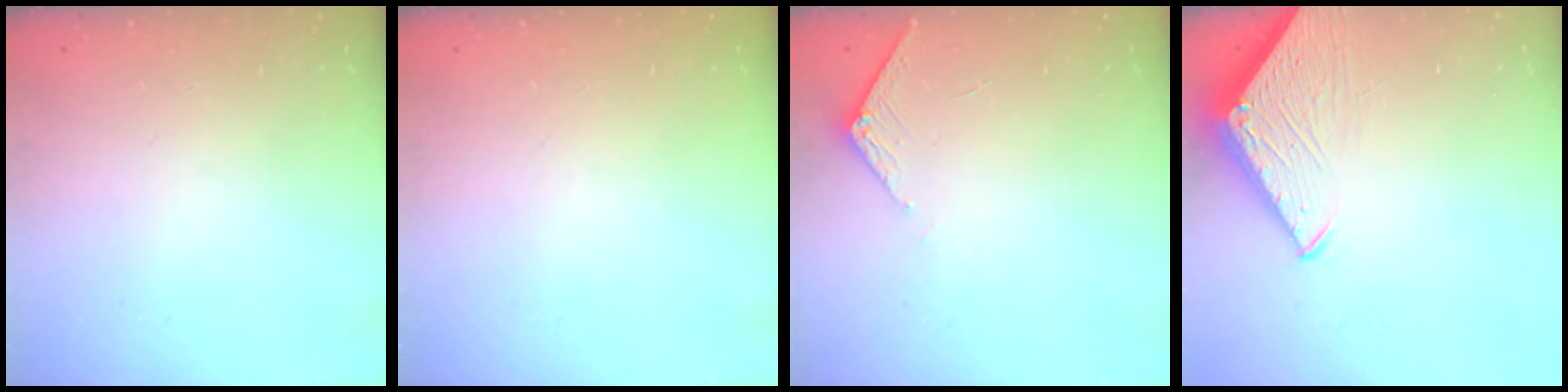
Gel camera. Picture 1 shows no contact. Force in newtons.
{"total": 0.0}
{"total": 2.7, "press": 2.7, "slide": 0.3}
{"total": 4.6, "press": 4.6, "slide": 0.5}